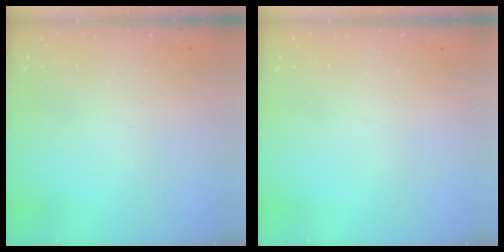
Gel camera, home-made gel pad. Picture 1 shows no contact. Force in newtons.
{"total": 0.0}